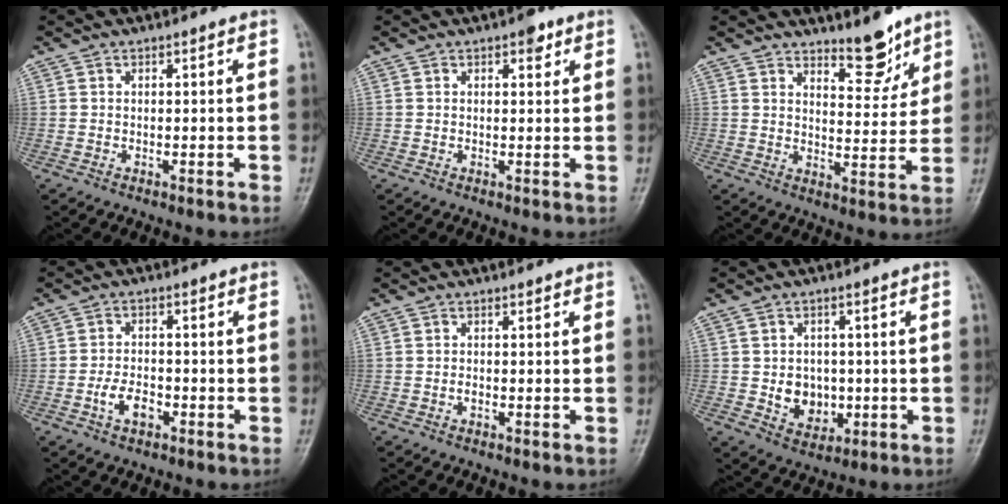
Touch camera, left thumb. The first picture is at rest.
{"total": 2.6, "force": [1.5, 1.3, 1.7], "torque": [-0.012, -0.004, 0.017]}
{"total": 7.2, "force": [5.7, 2.4, 3.6], "torque": [-0.030, -0.050, 0.089]}
{"total": 4.7, "force": [-2.0, 2.8, 3.2], "torque": [-0.056, 0.015, -0.038]}
{"total": 0.7, "force": [-0.1, 0.5, 0.5], "torque": [-0.003, 0.001, -0.006]}
{"total": 6.9, "force": [-0.6, 5.8, 3.8], "torque": [-0.025, 0.002, 0.002]}